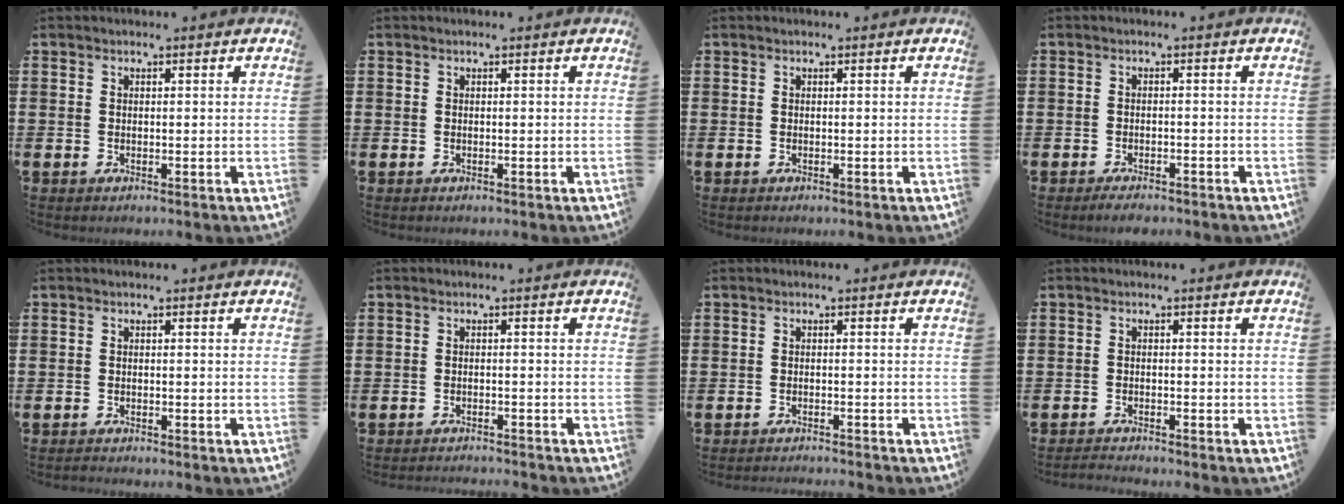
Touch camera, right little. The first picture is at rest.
{"total": 0.0}
{"total": 0.0}
{"total": 1.5, "force": [-1.4, 0.2, 0.4], "torque": [-0.011, 0.002, -0.028]}
{"total": 0.5, "force": [-0.5, 0.0, 0.0], "torque": [-0.001, -0.002, -0.011]}
{"total": 1.2, "force": [-1.2, -0.1, -0.1], "torque": [-0.001, 0.003, -0.025]}
{"total": 1.1, "force": [-1.0, -0.2, -0.1], "torque": [0.002, 0.002, -0.021]}
{"total": 1.1, "force": [-1.1, -0.1, 0.0], "torque": [-0.003, 0.000, -0.023]}